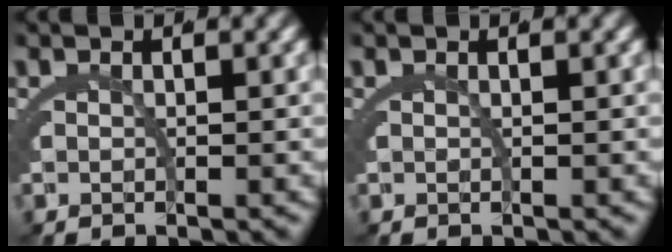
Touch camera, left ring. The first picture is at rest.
{"total": 0.0}